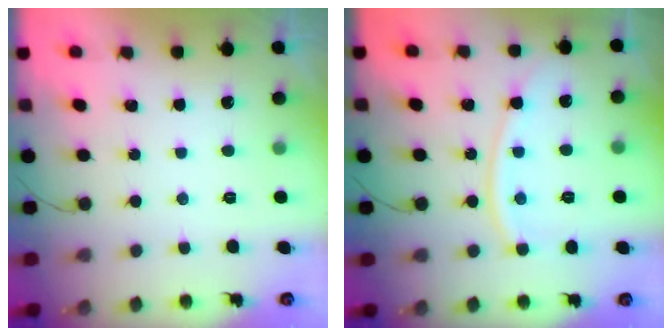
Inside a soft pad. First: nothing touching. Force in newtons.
{"total": 10.3, "press": 10.2, "slide": 1.3}